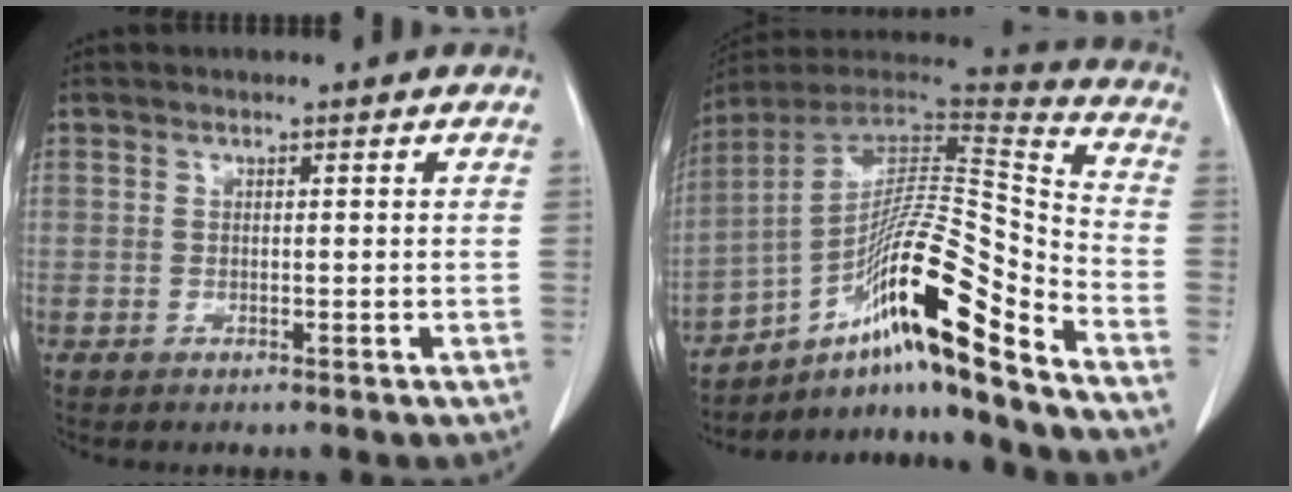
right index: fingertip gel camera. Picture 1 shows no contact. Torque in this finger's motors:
{"motor_torque": [1.38, -0.76, 0.36, 0.09]}